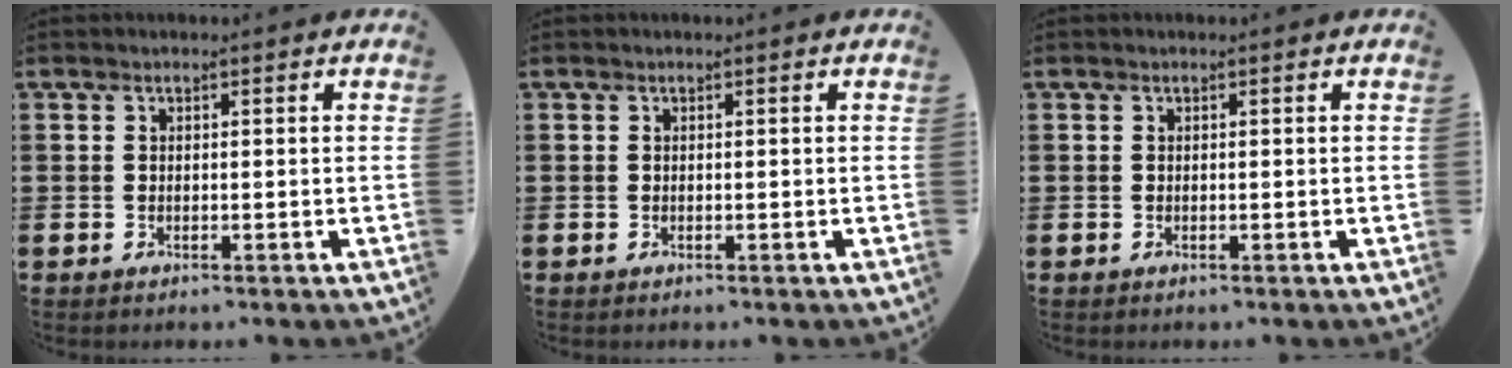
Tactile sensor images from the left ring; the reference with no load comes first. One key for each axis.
{"total": 0.0}
{"total": 0.0}